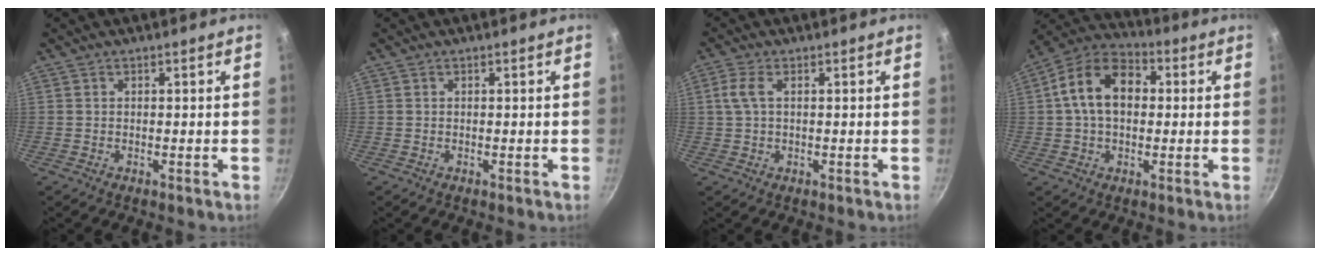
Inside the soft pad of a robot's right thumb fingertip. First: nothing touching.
{"total": 0.0}
{"total": 4.6, "force": [1.1, 2.9, 3.4], "torque": [-0.069, 0.006, 0.019]}
{"total": 13.2, "force": [1.5, 9.0, 9.6], "torque": [-0.135, 0.029, 0.006]}